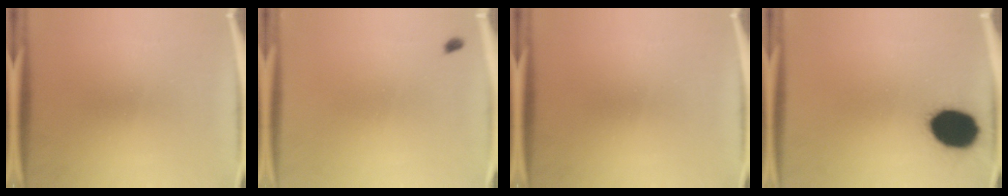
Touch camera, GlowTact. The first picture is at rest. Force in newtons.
{"total": 0.8}
{"total": 0.0}
{"total": 16.1}